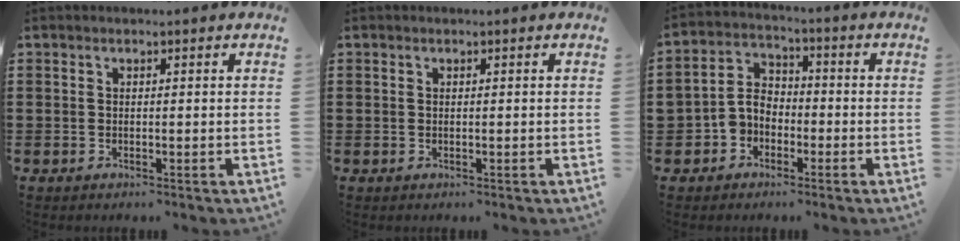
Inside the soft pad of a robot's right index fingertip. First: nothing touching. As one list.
[{"total": 0.0}, {"total": 3.8, "force": [-2.2, 3.1, 0.3], "torque": [-0.028, 0.006, -0.054]}]